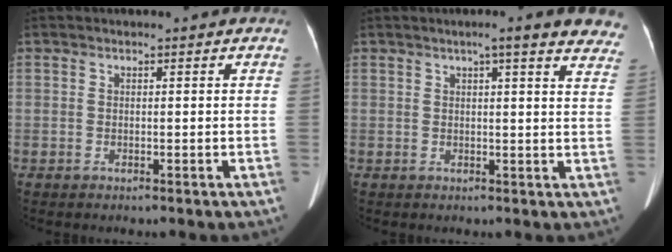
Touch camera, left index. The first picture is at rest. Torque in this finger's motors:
{"motor_torque": [-0.11, -0.20, 0.05, 0.06]}